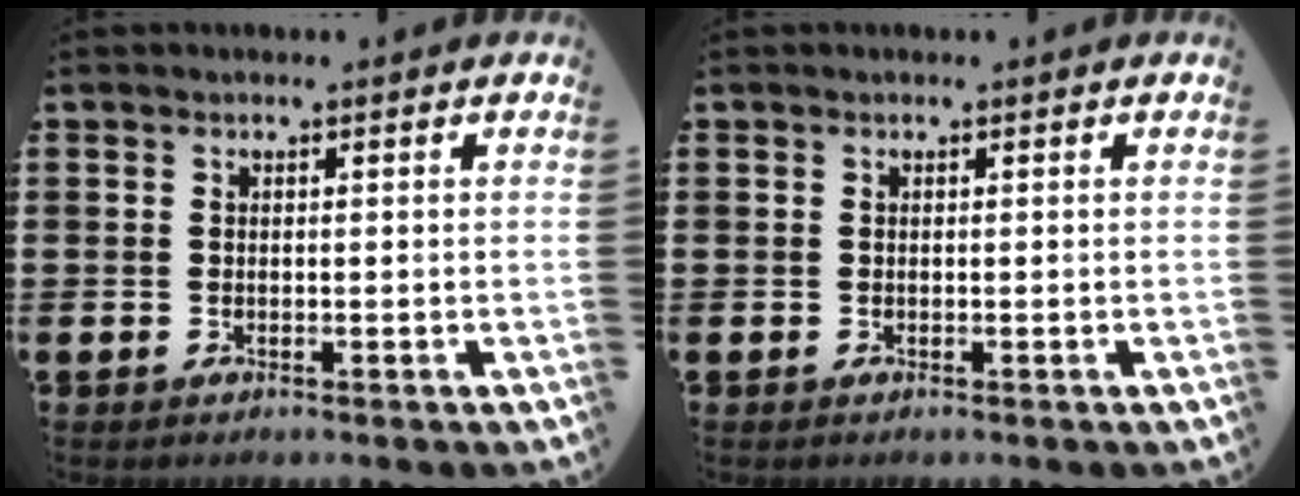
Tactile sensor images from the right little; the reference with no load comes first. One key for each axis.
{"total": 0.0}